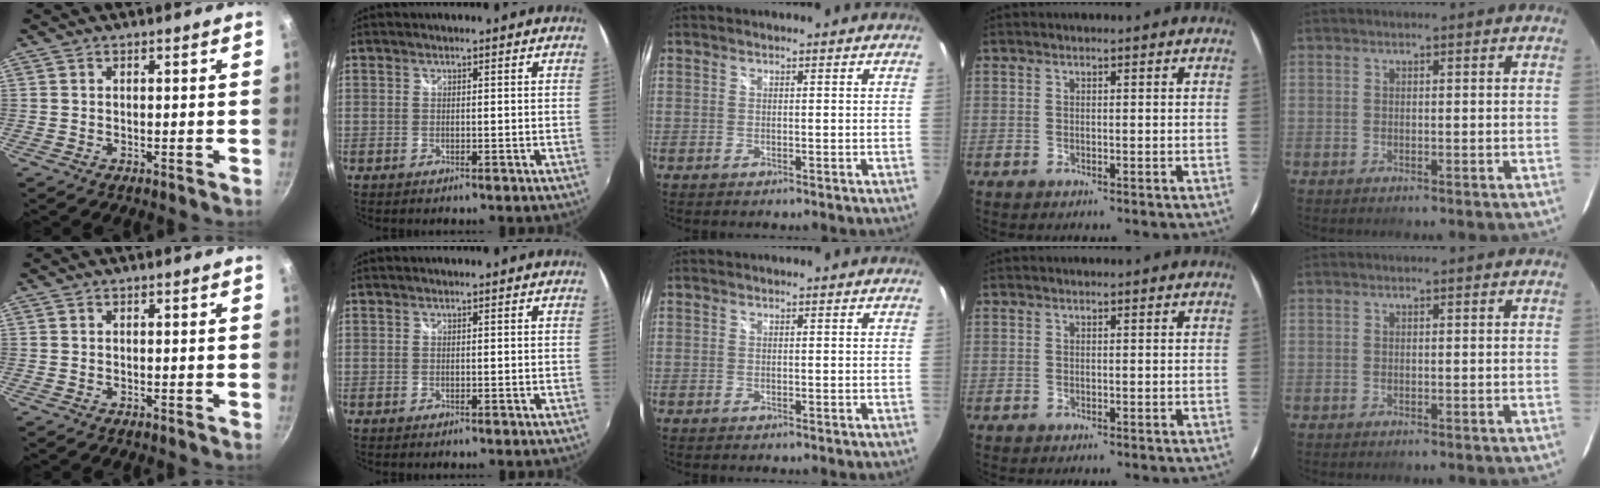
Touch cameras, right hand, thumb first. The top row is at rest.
{}